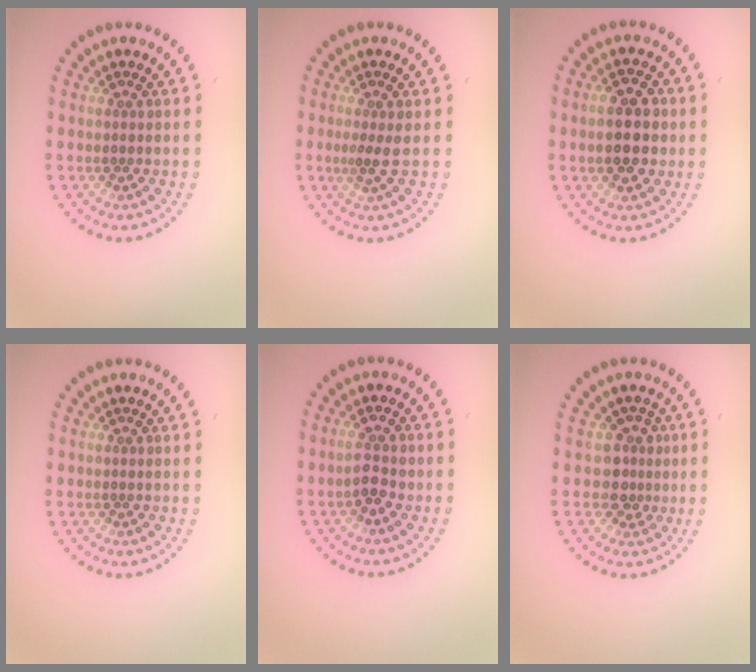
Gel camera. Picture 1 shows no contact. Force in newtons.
{"total": 1.4, "press": 1.1, "slide": 0.8}
{"total": 4.6, "press": 4.6, "slide": 0.2}
{"total": 0.0}
{"total": 2.0, "press": 2.0, "slide": 0.2}
{"total": 2.4, "press": 1.7, "slide": 1.7}